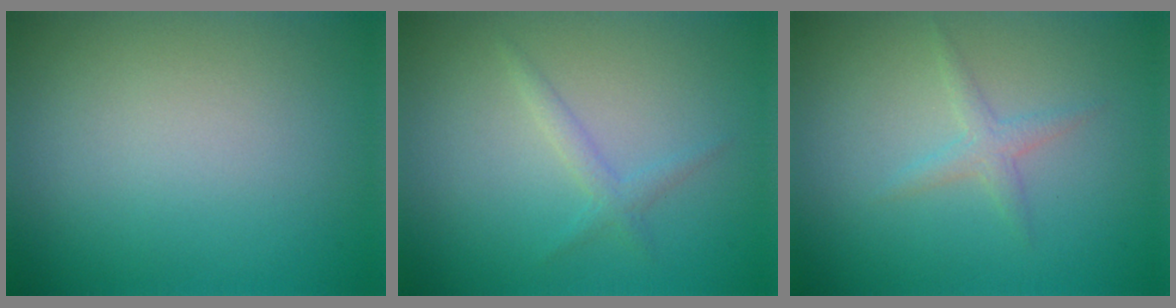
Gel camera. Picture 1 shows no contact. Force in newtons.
{"total": 1.4, "press": 1.4, "slide": 0.1}
{"total": 1.4, "press": 1.4, "slide": 0.1}